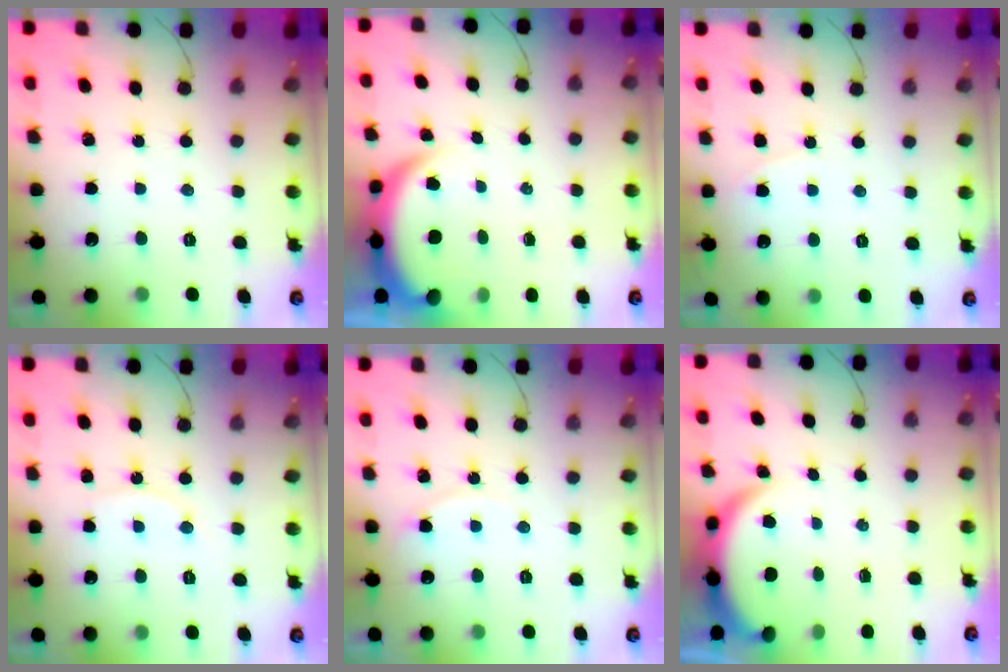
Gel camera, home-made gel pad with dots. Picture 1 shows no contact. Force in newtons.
{"total": 5.1, "press": 5.0, "slide": 0.4}
{"total": 3.8, "press": 3.8, "slide": 0.4}
{"total": 6.5, "press": 6.5, "slide": 0.7}
{"total": 3.7, "press": 3.7, "slide": 0.4}
{"total": 4.3, "press": 4.3, "slide": 0.6}